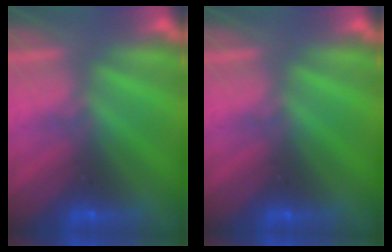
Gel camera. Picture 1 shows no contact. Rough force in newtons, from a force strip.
{"total": 0.0}